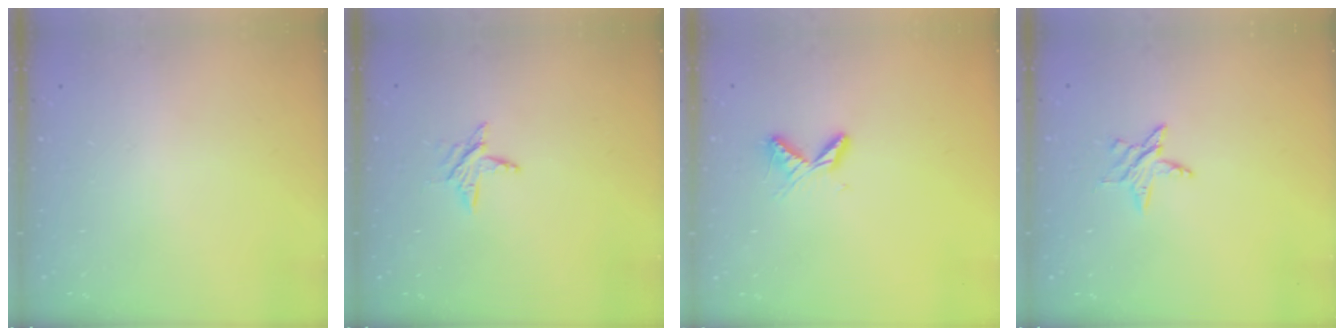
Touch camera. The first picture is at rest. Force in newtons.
{"total": 5.3, "press": 5.2, "slide": 0.6}
{"total": 6.3, "press": 6.2, "slide": 0.7}
{"total": 5.3, "press": 5.3, "slide": 0.6}